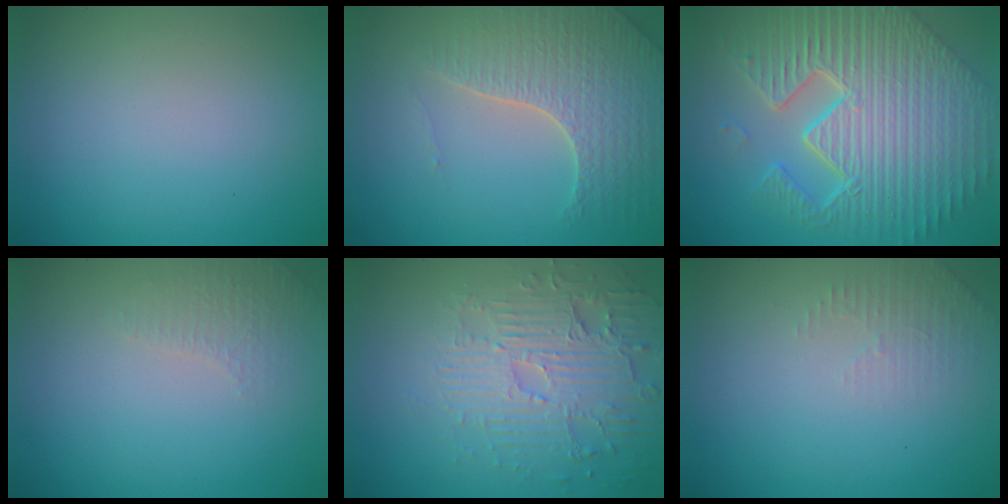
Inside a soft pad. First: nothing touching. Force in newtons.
{"total": 4.4, "press": 4.3, "slide": 1.1}
{"total": 11.7, "press": 7.5, "slide": 9.0}
{"total": 1.6, "press": 1.6, "slide": 0.4}
{"total": 4.4, "press": 4.0, "slide": 1.8}
{"total": 1.5, "press": 1.5, "slide": 0.4}